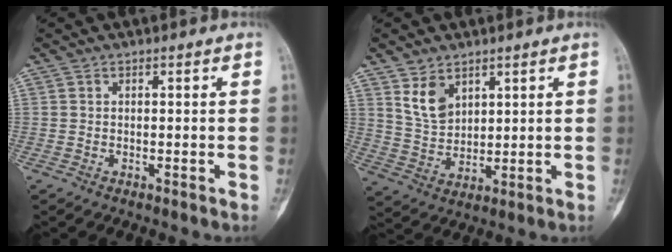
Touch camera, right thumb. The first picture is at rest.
{"total": 6.6, "force": [3.8, 4.2, 3.5], "torque": [-0.050, -0.025, 0.085]}